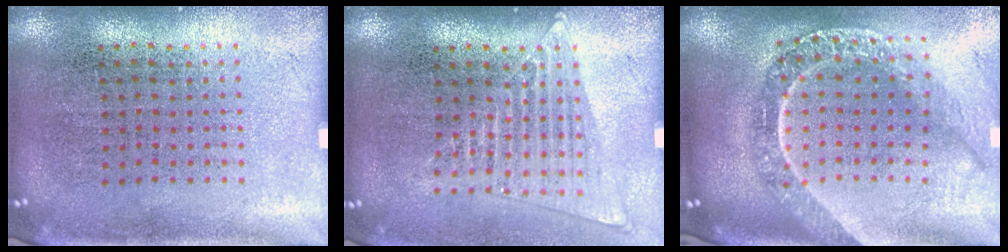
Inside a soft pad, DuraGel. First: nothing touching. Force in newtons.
{"total": 1.5, "press": 1.3, "slide": 0.6}
{"total": 2.5, "press": 2.0, "slide": 1.5}